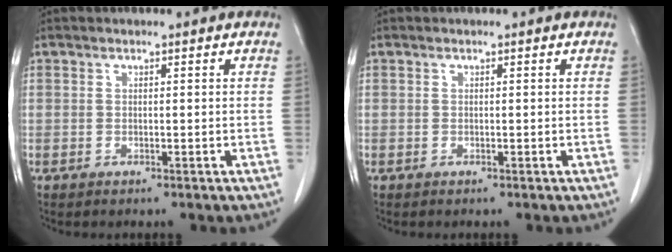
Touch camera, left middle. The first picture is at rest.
{"total": 0.0}